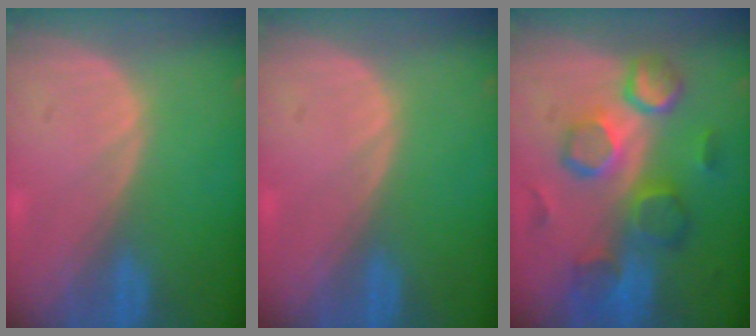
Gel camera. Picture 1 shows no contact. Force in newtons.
{"total": 0.6, "press": 0.1, "slide": 0.6}
{"total": 10.3, "press": 9.4, "slide": 4.1}